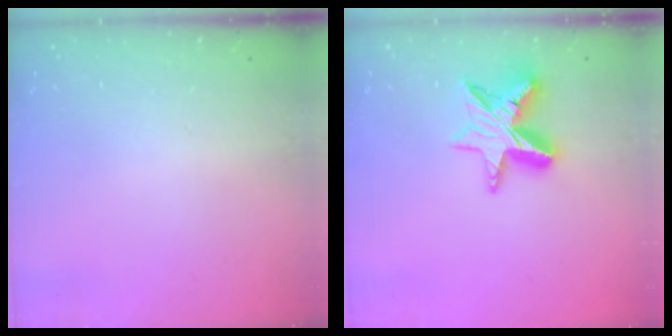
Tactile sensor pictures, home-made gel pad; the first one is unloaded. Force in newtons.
{"total": 11.1, "press": 11.1, "slide": 0.8}